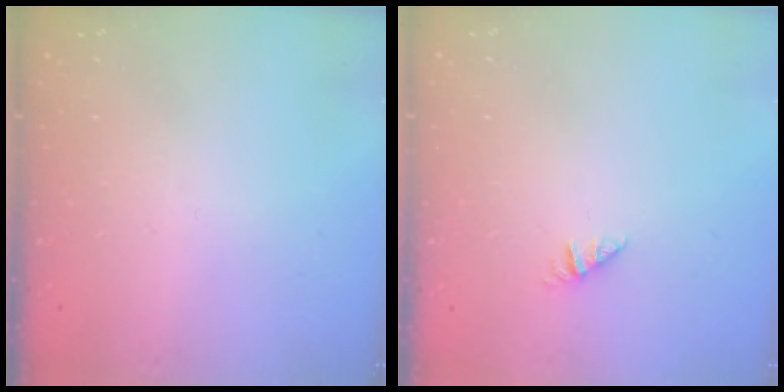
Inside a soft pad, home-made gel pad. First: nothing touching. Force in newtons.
{"total": 0.8, "press": 0.8, "slide": 0.1}